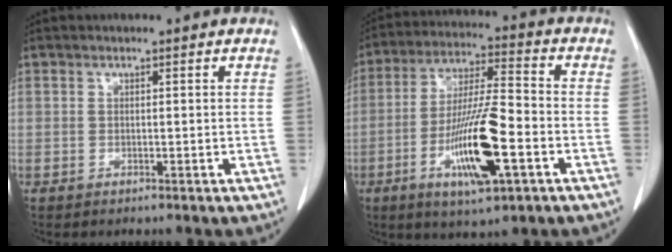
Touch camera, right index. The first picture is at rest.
{"total": 14.3, "force": [-5.1, 2.2, 13.2], "torque": [-0.252, -0.011, -0.088]}